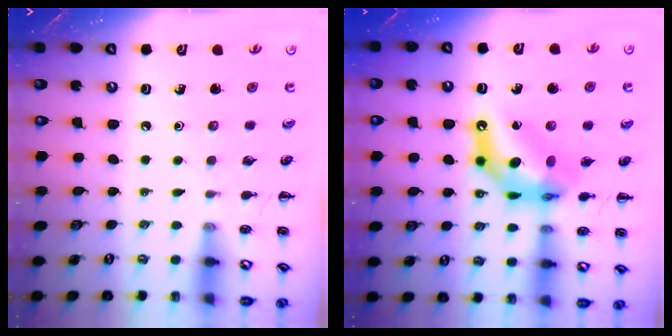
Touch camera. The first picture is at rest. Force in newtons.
{"total": 12.0, "press": 11.5, "slide": 3.5}